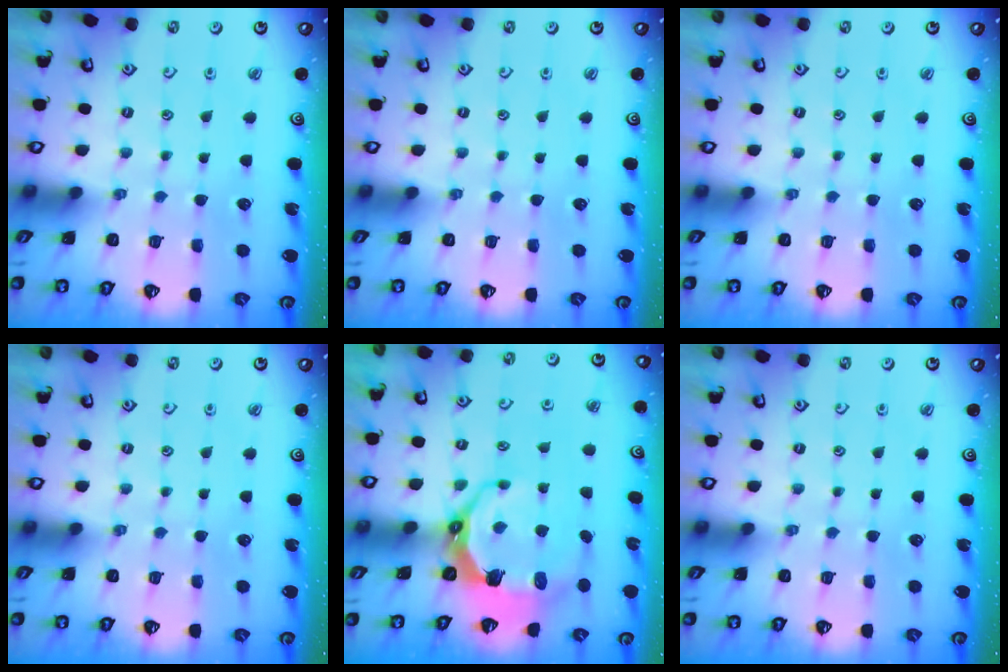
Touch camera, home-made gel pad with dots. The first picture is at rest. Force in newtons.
{"total": 0.0}
{"total": 0.0}
{"total": 0.0}
{"total": 8.9, "press": 7.4, "slide": 4.8}
{"total": 0.0}